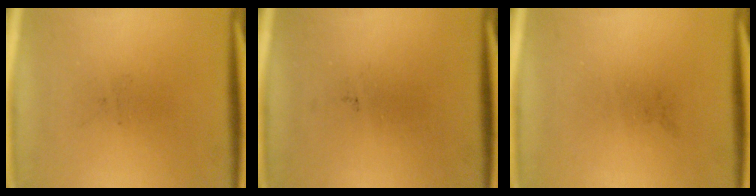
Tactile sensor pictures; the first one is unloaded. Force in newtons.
{"total": 0.0}
{"total": 0.0}